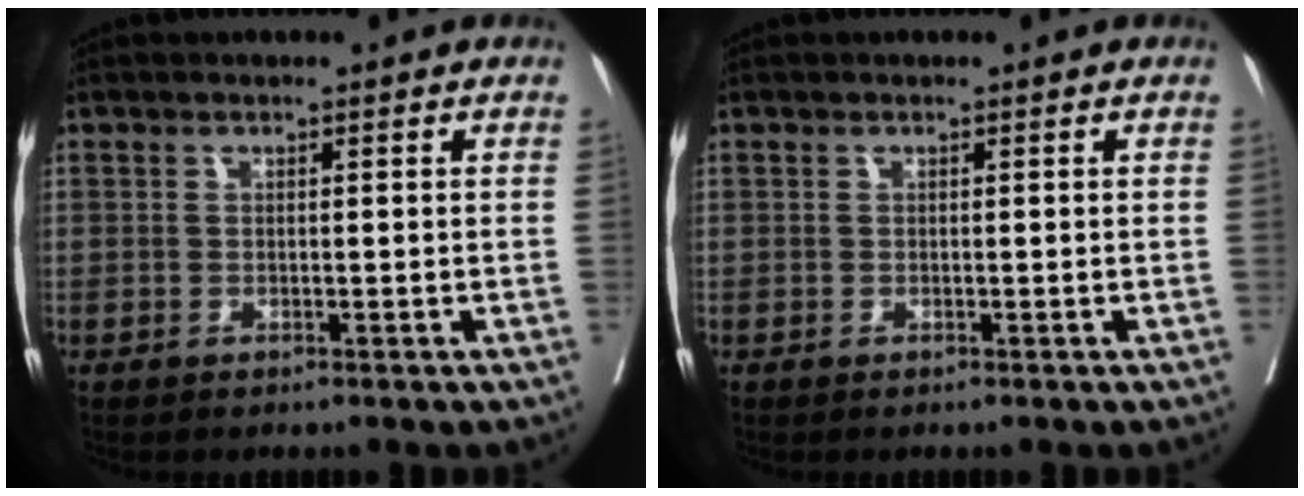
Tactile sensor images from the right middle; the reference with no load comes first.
{"total": 0.0}